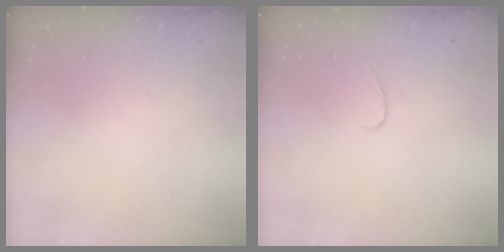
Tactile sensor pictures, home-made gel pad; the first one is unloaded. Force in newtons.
{"total": 3.1, "press": 3.1, "slide": 0.3}